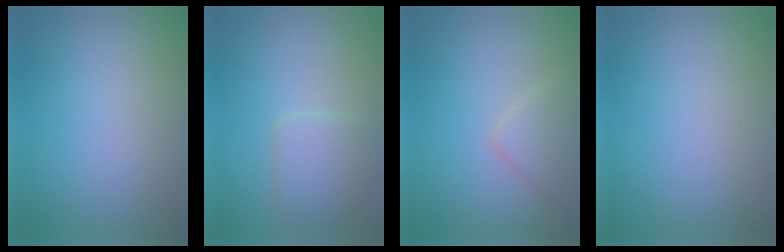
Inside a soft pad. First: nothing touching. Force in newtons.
{"total": 3.1, "press": 3.1, "slide": 0.1}
{"total": 2.1, "press": 2.1, "slide": 0.2}
{"total": 0.0}